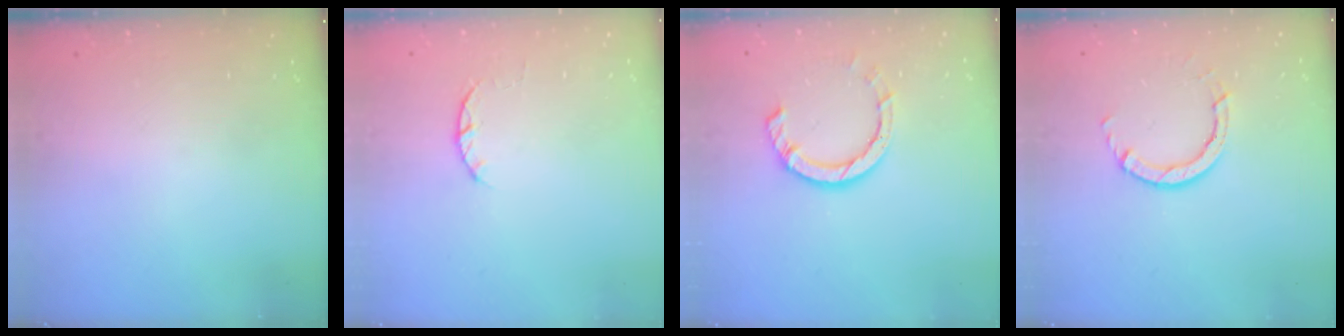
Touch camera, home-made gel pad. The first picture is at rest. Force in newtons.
{"total": 2.3, "press": 2.3, "slide": 0.4}
{"total": 7.1, "press": 7.0, "slide": 1.1}
{"total": 3.7, "press": 3.7, "slide": 0.4}